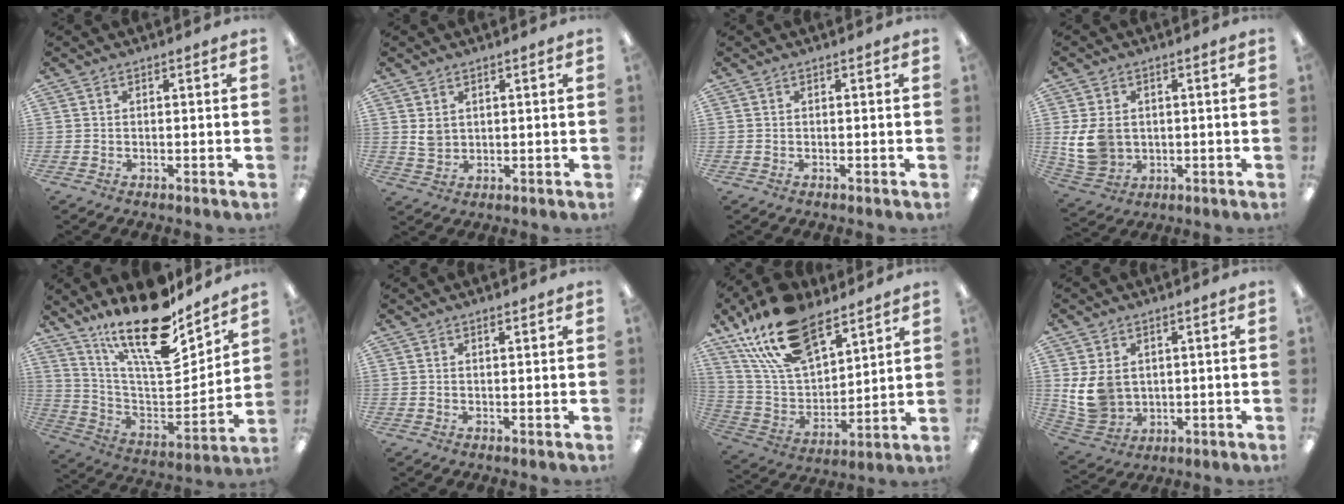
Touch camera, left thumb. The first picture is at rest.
{"total": 3.3, "force": [1.7, 2.4, 1.6], "torque": [-0.026, -0.001, 0.031]}
{"total": 0.0}
{"total": 8.9, "force": [0.5, 7.2, 5.1], "torque": [-0.123, 0.011, 0.011]}
{"total": 22.6, "force": [16.9, 7.0, 13.3], "torque": [-0.235, -0.115, 0.289]}
{"total": 0.8, "force": [0.6, 0.2, 0.4], "torque": [-0.010, 0.000, 0.012]}
{"total": 21.1, "force": [14.5, 10.2, 11.6], "torque": [-0.235, -0.064, 0.262]}
{"total": 8.8, "force": [1.8, 7.2, 4.8], "torque": [-0.113, 0.000, 0.037]}